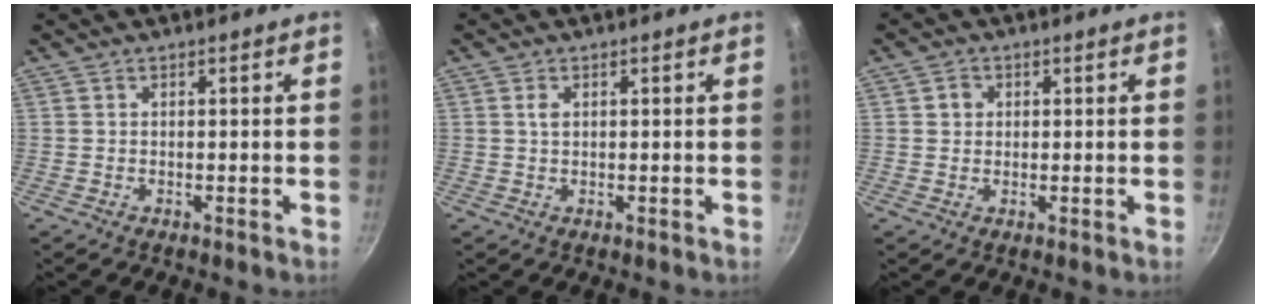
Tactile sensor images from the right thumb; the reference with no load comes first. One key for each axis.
{"total": 1.4, "fx": 0.4, "fy": 0.9, "fz": 1.0, "tx": -0.016, "ty": 0.001, "tz": 0.006}
{"total": 2.3, "fx": 0.5, "fy": 2.1, "fz": 0.8, "tx": -0.002, "ty": 0.004, "tz": 0.006}